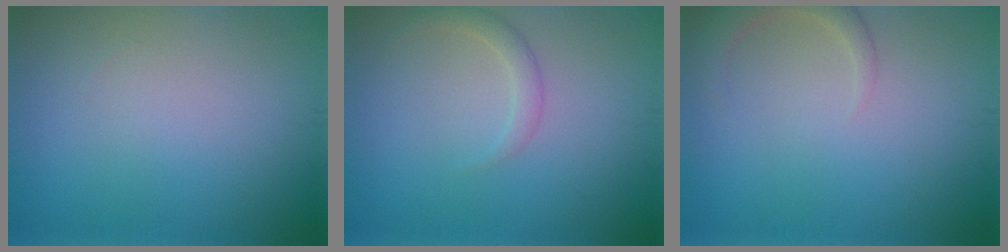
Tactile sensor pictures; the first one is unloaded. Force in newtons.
{"total": 1.5, "press": 1.5, "slide": 0.0}
{"total": 2.4, "press": 2.4, "slide": 0.3}